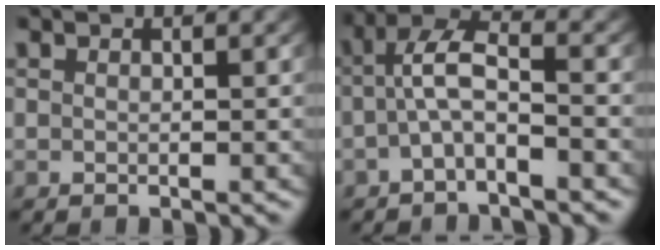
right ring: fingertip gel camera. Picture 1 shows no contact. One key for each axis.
{"total": 4.4, "fx": -0.9, "fy": 2.1, "fz": 3.7, "tx": -0.070, "ty": -0.006, "tz": -0.017}